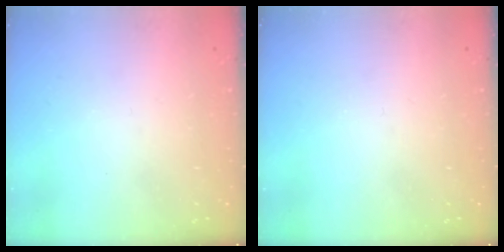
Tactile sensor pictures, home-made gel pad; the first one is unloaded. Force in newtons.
{"total": 0.0}